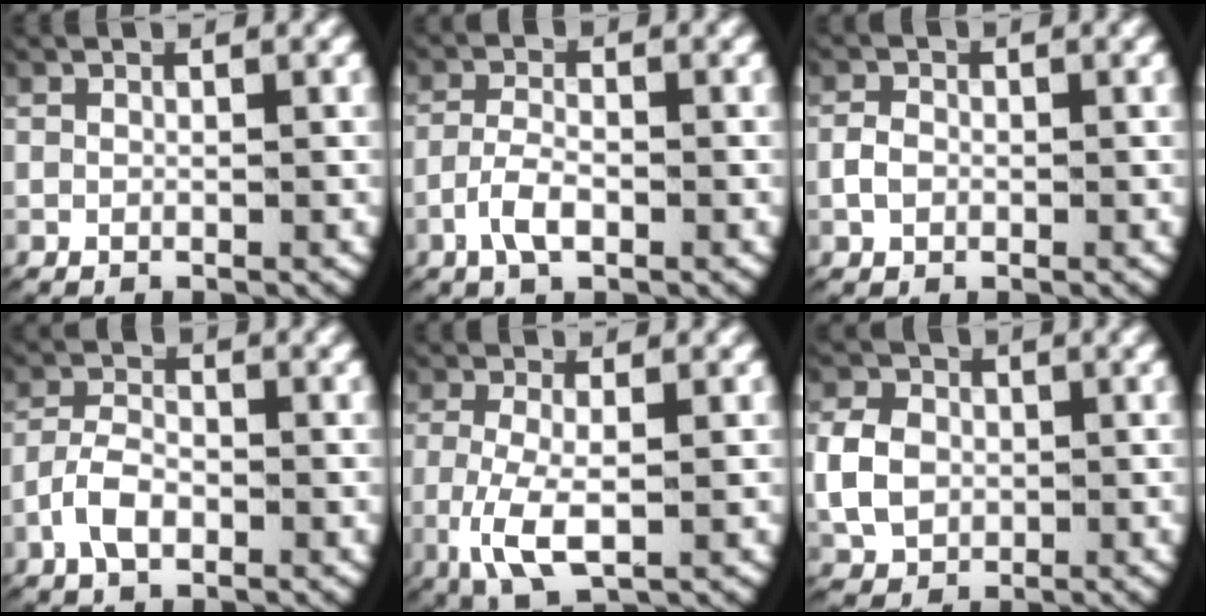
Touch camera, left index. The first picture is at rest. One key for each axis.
{"total": 3.0, "fx": -1.7, "fy": 1.3, "fz": 2.2, "tx": -0.052, "ty": -0.009, "tz": -0.028}
{"total": 1.4, "fx": -0.4, "fy": 1.1, "fz": 0.7, "tx": -0.025, "ty": -0.004, "tz": -0.005}
{"total": 3.3, "fx": -1.6, "fy": 2.0, "fz": 2.1, "tx": -0.049, "ty": -0.005, "tz": -0.028}
{"total": 4.9, "fx": -1.2, "fy": 2.3, "fz": 4.2, "tx": -0.100, "ty": -0.016, "tz": -0.012}
{"total": 4.9, "fx": -0.1, "fy": 4.2, "fz": 2.6, "tx": -0.057, "ty": -0.006, "tz": 0.004}